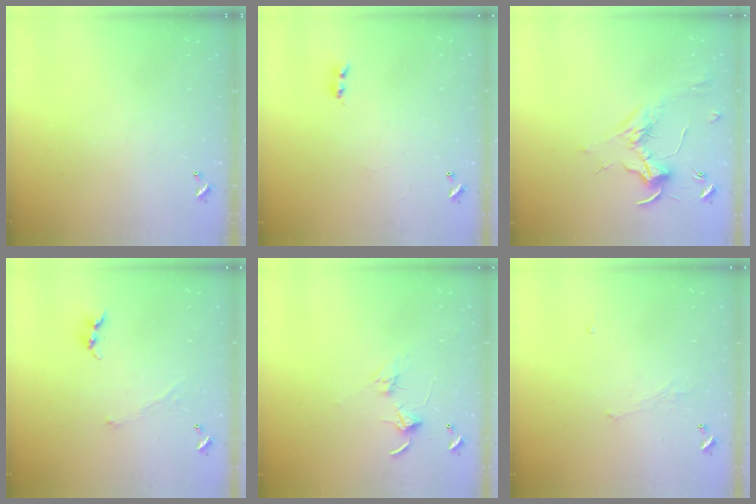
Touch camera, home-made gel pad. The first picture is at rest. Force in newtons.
{"total": 2.2, "press": 2.1, "slide": 0.6}
{"total": 1.7, "press": 1.5, "slide": 0.8}
{"total": 0.8, "press": 0.7, "slide": 0.3}
{"total": 2.8, "press": 2.8, "slide": 0.2}
{"total": 1.1, "press": 0.8, "slide": 0.7}